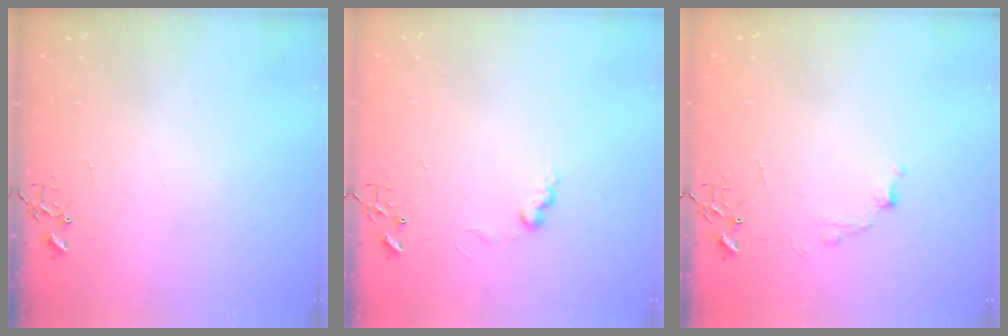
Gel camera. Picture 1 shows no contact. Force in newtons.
{"total": 6.6, "press": 6.5, "slide": 0.9}
{"total": 6.7, "press": 6.7, "slide": 0.9}